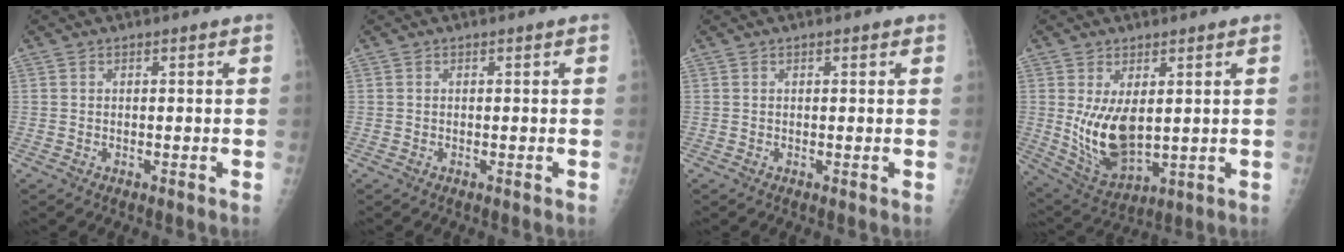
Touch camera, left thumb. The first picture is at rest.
{"total": 0.0}
{"total": 0.9, "force": [0.5, 0.4, 0.7], "torque": [-0.008, 0.000, 0.005]}
{"total": 11.0, "force": [1.4, 5.9, 9.2], "torque": [-0.155, -0.024, 0.045]}